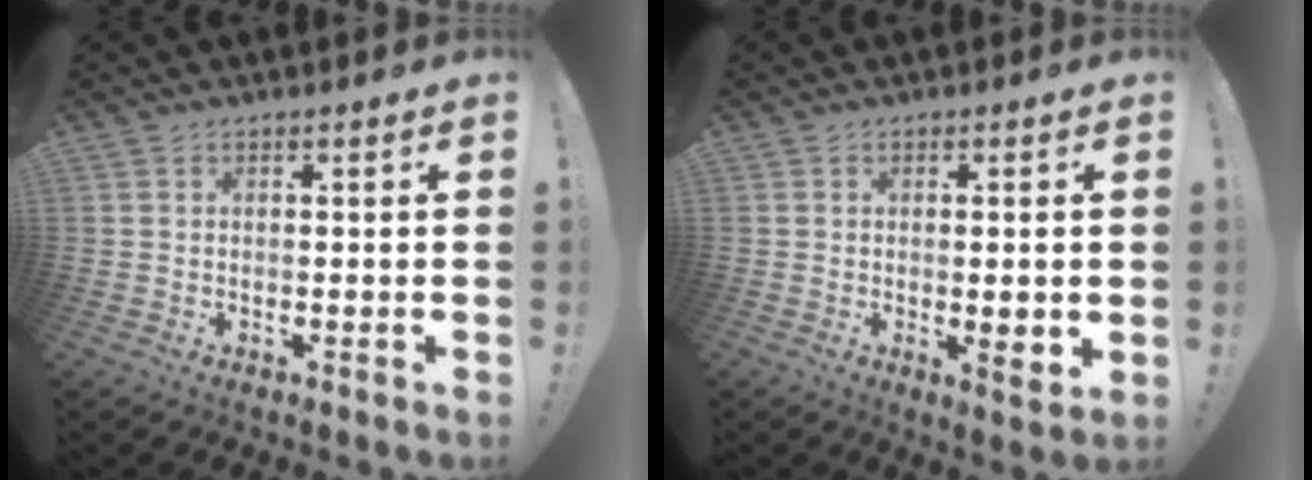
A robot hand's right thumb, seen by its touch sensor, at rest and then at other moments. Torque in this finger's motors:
{"motor_torque": [0.00, -0.01, 0.09, 0.05, 0.06]}